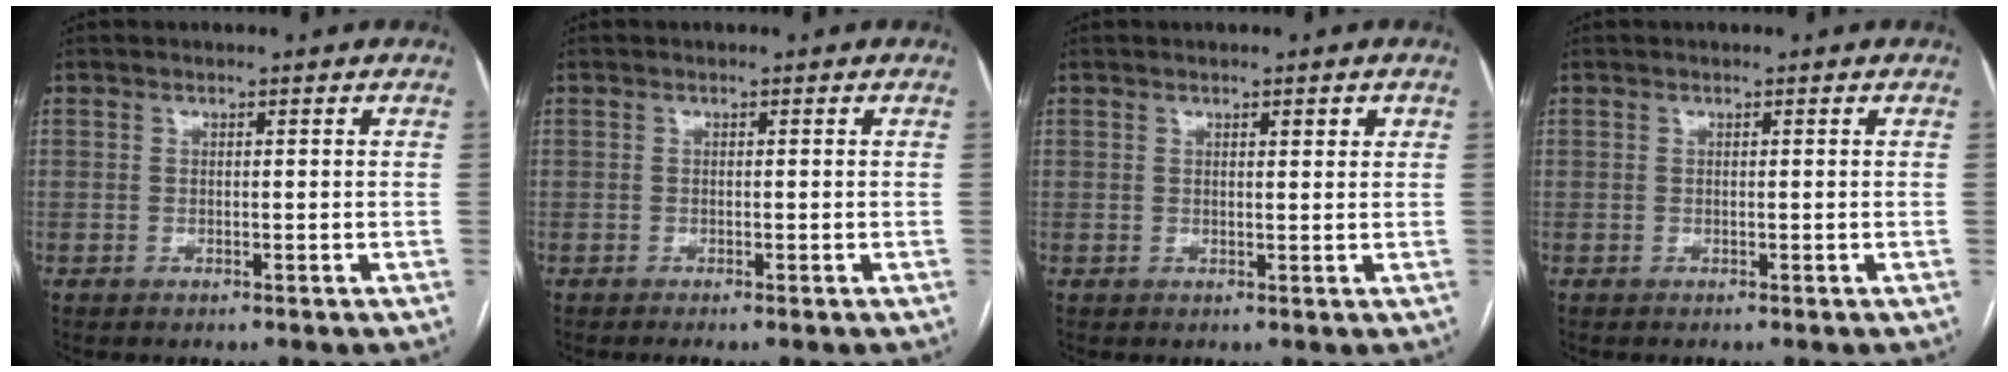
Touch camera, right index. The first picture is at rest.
{"total": 0.8, "force": [-0.6, -0.1, 0.5], "torque": [-0.009, -0.002, -0.011]}
{"total": 1.6, "force": [0.8, 0.5, 1.2], "torque": [-0.013, -0.001, 0.008]}
{"total": 0.0}